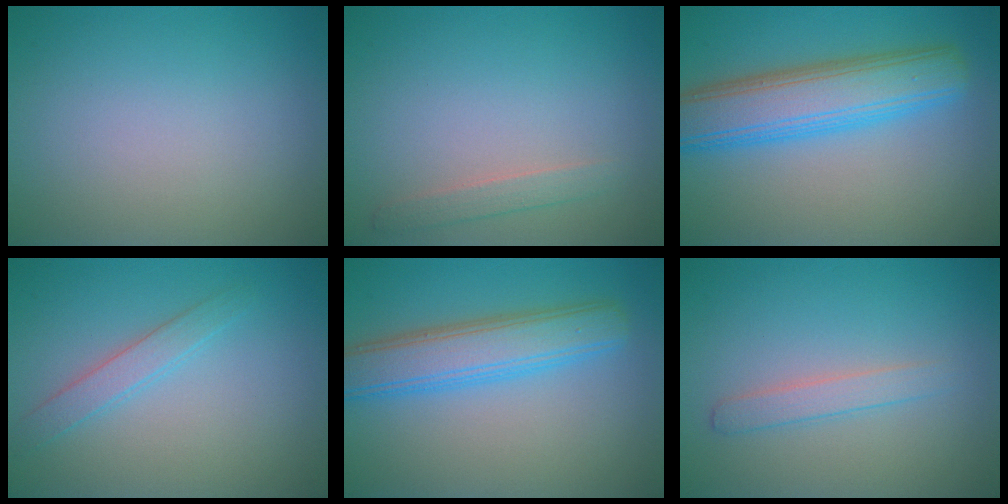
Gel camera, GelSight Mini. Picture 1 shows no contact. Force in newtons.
{"total": 1.4, "press": 1.4, "slide": 0.0}
{"total": 7.5, "press": 7.5, "slide": 0.2}
{"total": 2.0, "press": 2.0, "slide": 0.1}
{"total": 5.5, "press": 5.5, "slide": 0.2}
{"total": 1.8, "press": 1.8, "slide": 0.1}